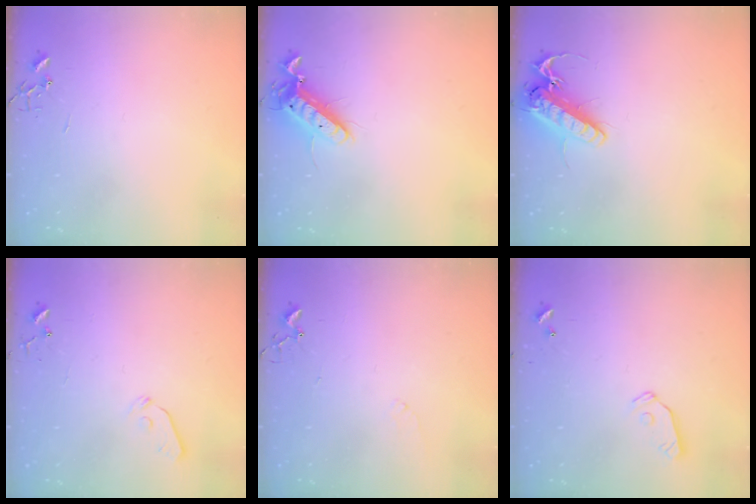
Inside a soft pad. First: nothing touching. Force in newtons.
{"total": 11.9, "press": 11.7, "slide": 2.2}
{"total": 14.6, "press": 14.4, "slide": 2.6}
{"total": 4.4, "press": 4.3, "slide": 0.6}
{"total": 5.5, "press": 5.5, "slide": 0.8}
{"total": 5.5, "press": 5.5, "slide": 0.2}